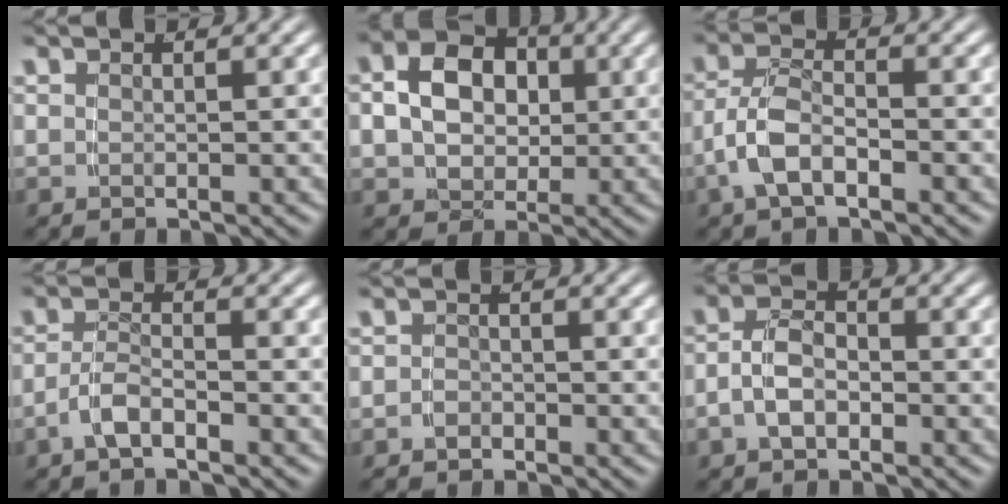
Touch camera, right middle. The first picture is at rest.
{"total": 7.0, "force": [1.0, 5.7, 4.0], "torque": [-0.077, -0.015, 0.021]}
{"total": 3.9, "force": [-1.6, 2.2, 2.8], "torque": [-0.064, -0.012, -0.024]}
{"total": 2.3, "force": [-1.8, 0.4, 1.4], "torque": [-0.025, -0.003, -0.032]}
{"total": 1.0, "force": [-1.0, 0.2, 0.0], "torque": [-0.006, -0.010, -0.013]}
{"total": 3.6, "force": [-1.2, 2.4, 2.5], "torque": [-0.057, -0.011, -0.018]}